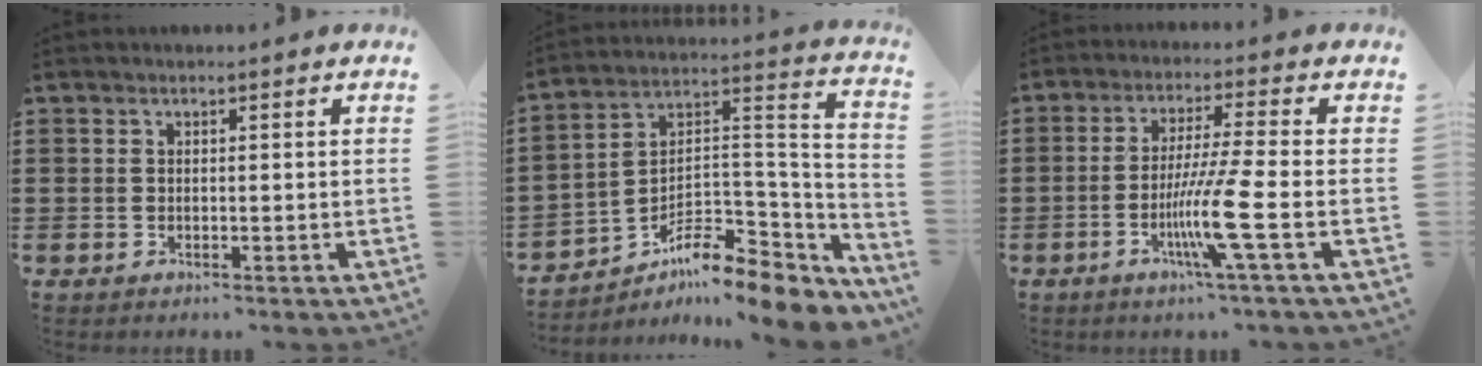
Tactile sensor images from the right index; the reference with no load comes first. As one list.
[{"total": 8.7, "force": [-6.8, 2.7, 4.7], "torque": [-0.080, 0.001, -0.134]}, {"total": 9.6, "force": [-3.2, -0.7, 9.0], "torque": [-0.177, -0.025, -0.064]}]